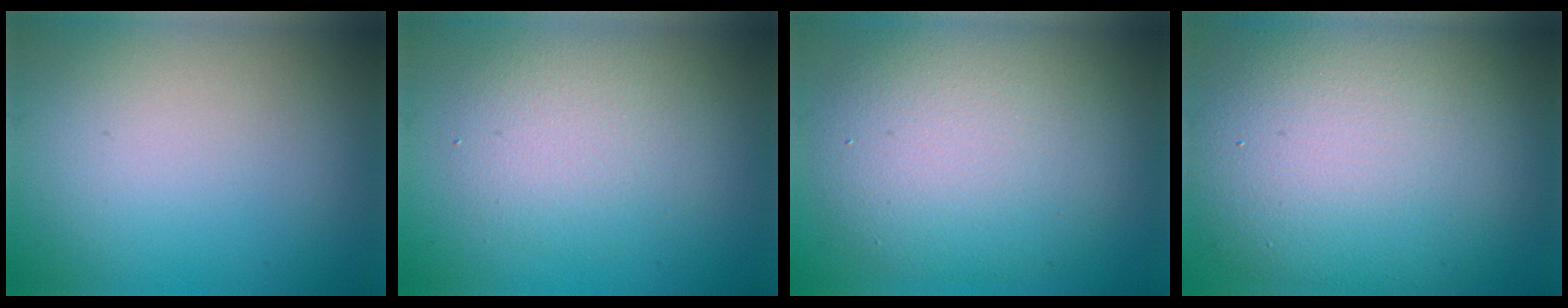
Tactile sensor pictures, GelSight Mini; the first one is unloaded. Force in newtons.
{"total": 4.0, "press": 3.9, "slide": 0.2}
{"total": 8.6, "press": 8.6, "slide": 0.5}
{"total": 13.3, "press": 13.2, "slide": 1.3}